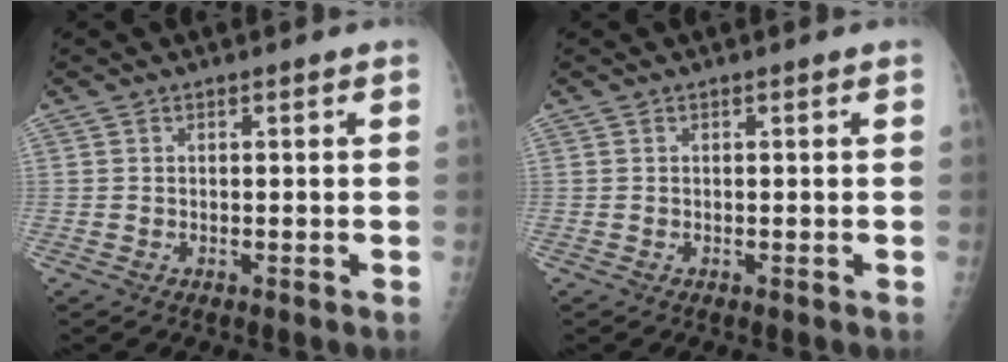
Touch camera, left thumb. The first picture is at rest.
{"total": 0.0}